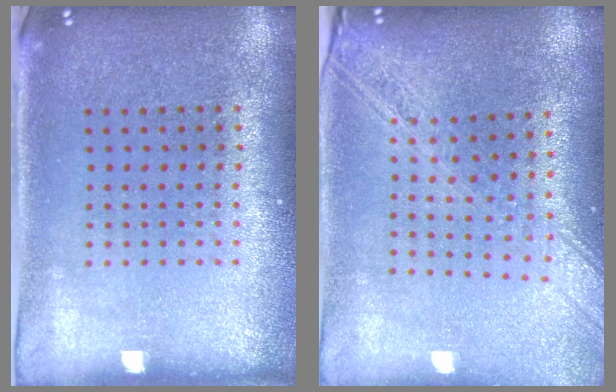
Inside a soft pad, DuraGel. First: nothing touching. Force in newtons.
{"total": 2.2, "press": 1.9, "slide": 1.2}